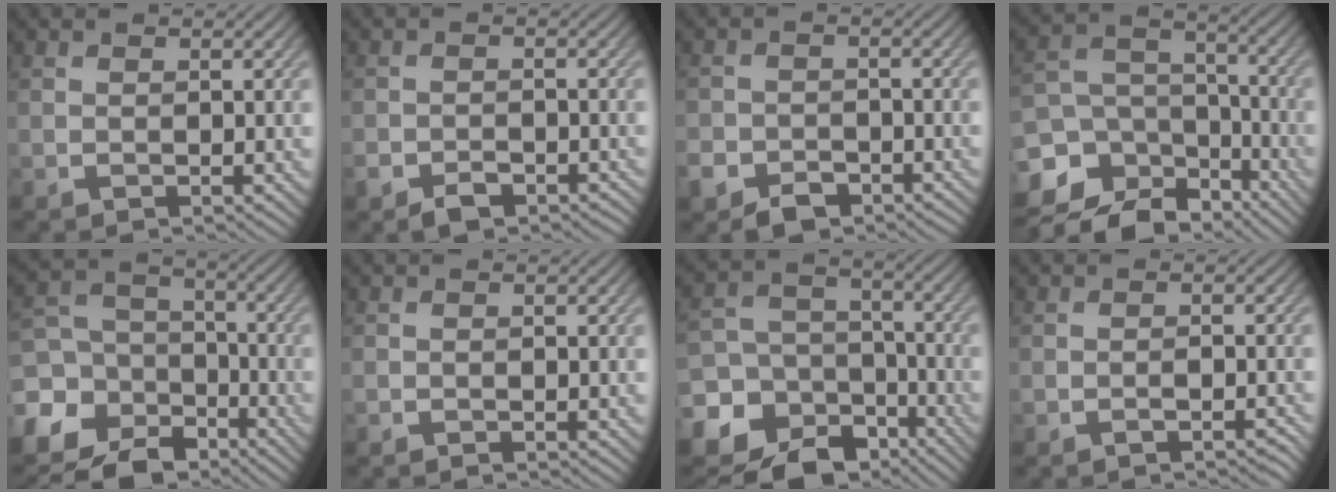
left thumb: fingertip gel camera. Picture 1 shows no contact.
{"total": 3.6, "force": [-2.6, 2.0, 1.6], "torque": [-0.025, -0.007, -0.045]}
{"total": 5.4, "force": [-3.7, 3.3, 2.1], "torque": [-0.038, -0.015, -0.066]}
{"total": 14.9, "force": [-10.6, 9.3, 4.9], "torque": [-0.145, -0.037, -0.145]}
{"total": 14.5, "force": [-9.0, 9.9, 5.5], "torque": [-0.173, -0.042, -0.141]}
{"total": 0.0}
{"total": 17.0, "force": [-11.1, 11.9, 4.7], "torque": [-0.149, -0.062, -0.169]}
{"total": 1.3, "force": [-1.0, 0.3, 0.8], "torque": [-0.011, 0.002, -0.016]}